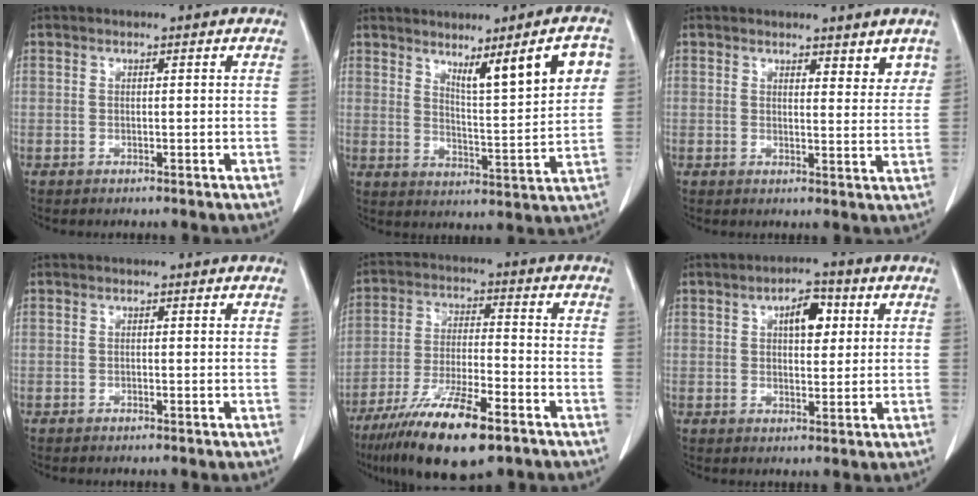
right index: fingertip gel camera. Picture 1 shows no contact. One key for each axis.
{"total": 10.7, "fx": 5.0, "fy": 0.7, "fz": 9.4, "tx": -0.135, "ty": -0.007, "tz": 0.079}
{"total": 4.1, "fx": 3.4, "fy": 1.4, "fz": 1.8, "tx": -0.012, "ty": -0.015, "tz": 0.039}
{"total": 0.0}
{"total": 15.0, "fx": -9.6, "fy": 2.9, "fz": 11.1, "tx": -0.209, "ty": -0.032, "tz": -0.169}
{"total": 5.3, "fx": 1.8, "fy": 2.4, "fz": 4.4, "tx": -0.069, "ty": 0.010, "tz": 0.027}